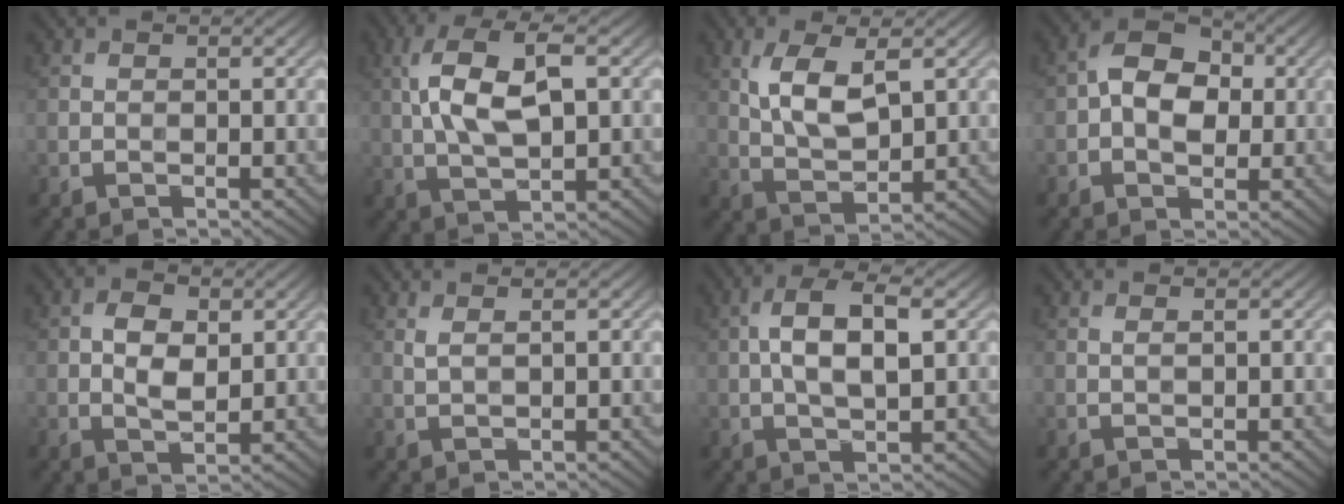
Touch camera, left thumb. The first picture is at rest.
{"total": 9.1, "force": [1.6, 4.0, 8.1], "torque": [-0.167, 0.010, 0.025]}
{"total": 6.9, "force": [2.2, 3.0, 5.8], "torque": [-0.128, -0.002, 0.045]}
{"total": 7.5, "force": [0.4, 5.0, 5.6], "torque": [-0.092, 0.013, -0.004]}
{"total": 4.5, "force": [0.7, 2.6, 3.6], "torque": [-0.069, -0.002, 0.012]}
{"total": 1.4, "force": [0.8, 0.3, 1.1], "torque": [-0.025, -0.001, 0.018]}
{"total": 7.0, "force": [0.9, 2.9, 6.3], "torque": [-0.127, 0.007, 0.016]}
{"total": 0.6, "force": [0.3, 0.1, 0.6], "torque": [-0.013, 0.003, 0.005]}